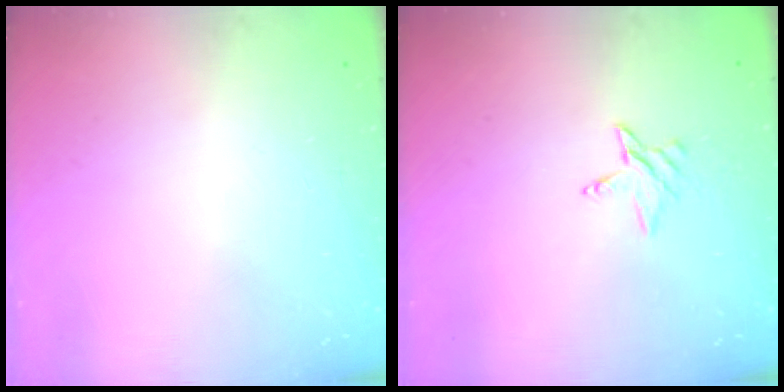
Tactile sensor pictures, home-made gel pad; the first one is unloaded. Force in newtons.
{"total": 2.7, "press": 2.7, "slide": 0.2}